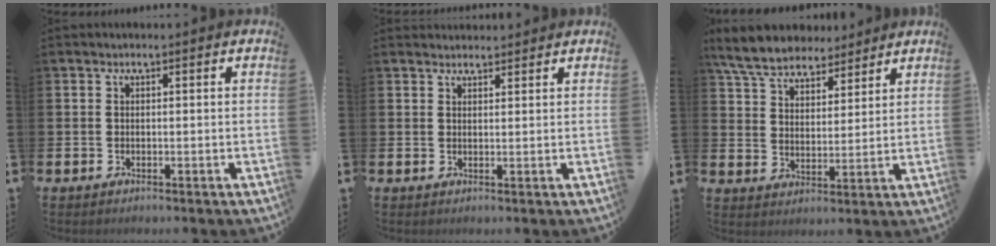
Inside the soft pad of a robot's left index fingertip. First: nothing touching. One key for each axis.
{"total": 2.2, "fx": 2.1, "fy": 0.5, "fz": -0.1, "tx": 0.009, "ty": -0.010, "tz": 0.037}
{"total": 7.6, "fx": 7.0, "fy": 2.4, "fz": 1.8, "tx": -0.067, "ty": -0.028, "tz": 0.129}